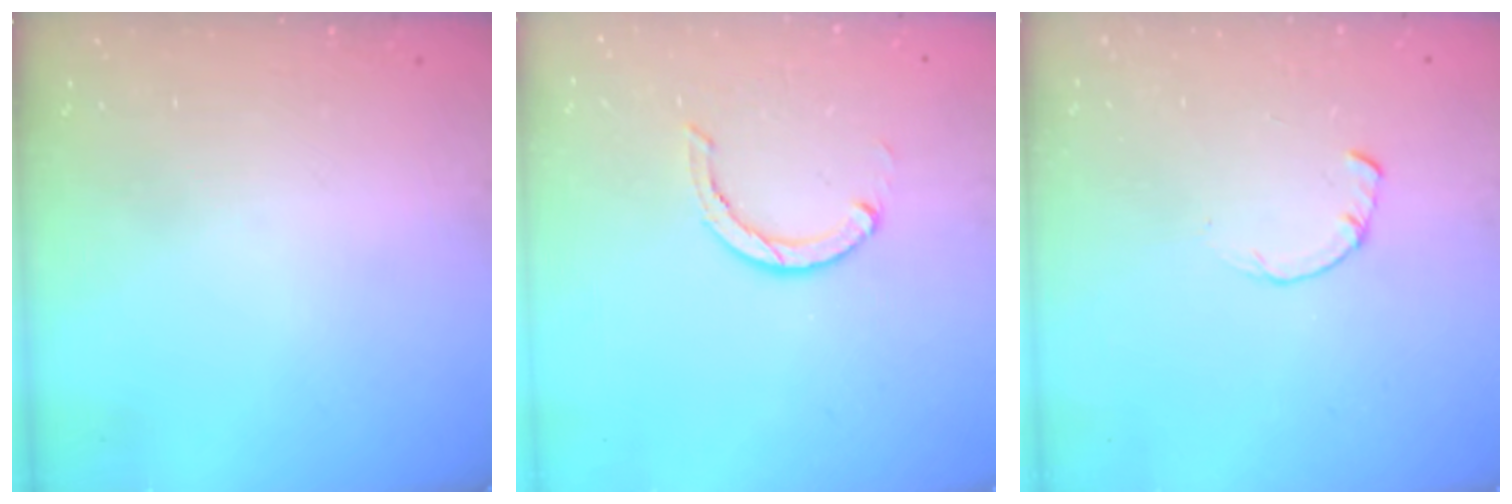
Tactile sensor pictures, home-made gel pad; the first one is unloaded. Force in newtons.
{"total": 3.9, "press": 3.8, "slide": 0.4}
{"total": 1.7, "press": 1.7, "slide": 0.2}